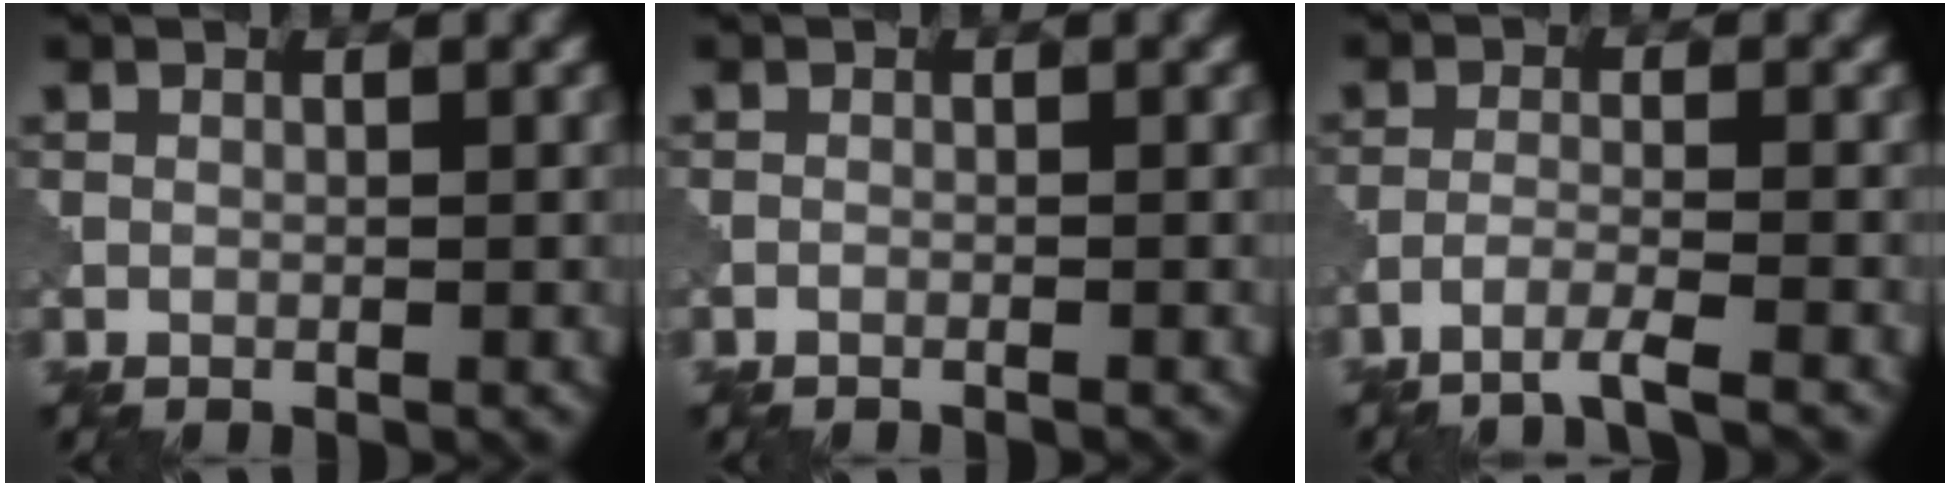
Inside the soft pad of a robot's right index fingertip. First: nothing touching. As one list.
[{"total": 0.8, "force": [-0.7, 0.1, 0.4], "torque": [-0.001, 0.000, -0.017]}, {"total": 2.7, "force": [-2.0, 0.1, 1.8], "torque": [-0.024, 0.003, -0.057]}]